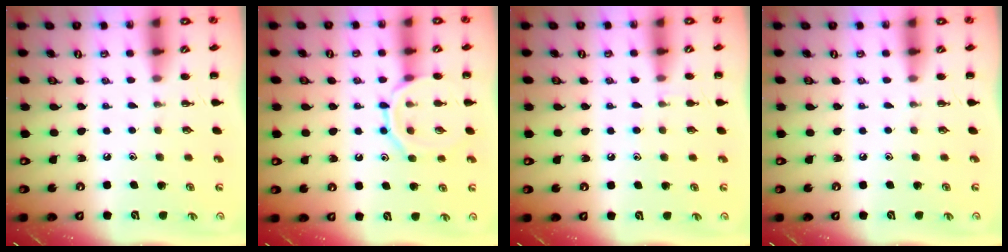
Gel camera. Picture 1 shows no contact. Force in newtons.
{"total": 11.4, "press": 11.4, "slide": 0.8}
{"total": 6.0, "press": 5.8, "slide": 1.6}
{"total": 0.0}